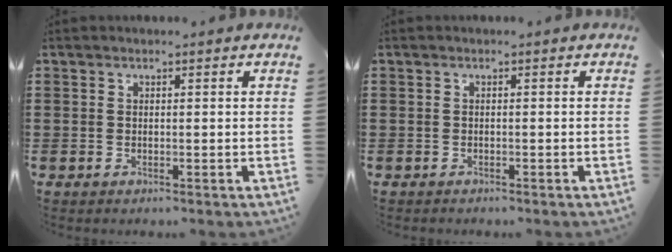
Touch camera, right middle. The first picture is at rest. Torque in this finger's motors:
{"motor_torque": [0.04, 0.11, -0.18, -0.08]}